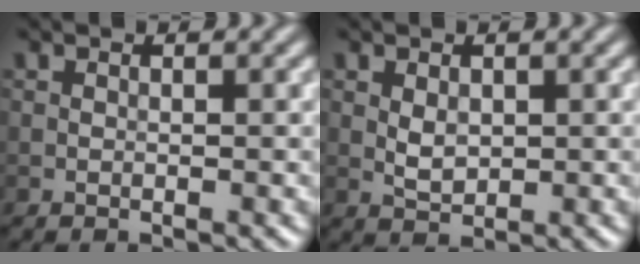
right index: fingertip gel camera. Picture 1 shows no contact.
{"total": 1.7, "force": [0.3, 1.2, 1.2], "torque": [-0.024, -0.003, 0.011]}